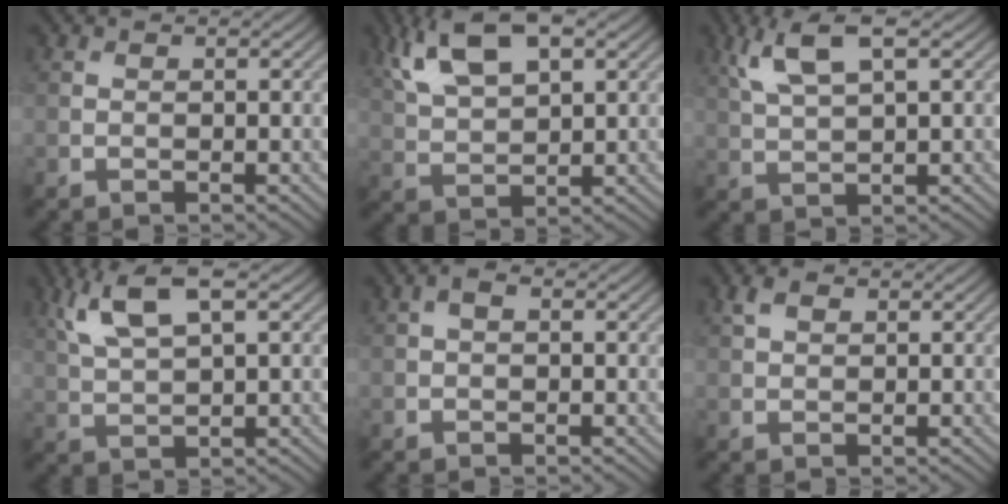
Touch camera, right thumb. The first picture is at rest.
{"total": 9.9, "force": [5.2, 4.1, 7.3], "torque": [-0.164, 0.015, 0.104]}
{"total": 6.2, "force": [3.1, 1.8, 5.1], "torque": [-0.117, 0.010, 0.066]}
{"total": 7.2, "force": [3.7, 2.1, 5.8], "torque": [-0.131, 0.011, 0.077]}
{"total": 1.5, "force": [0.3, 0.8, 1.2], "torque": [-0.023, 0.007, 0.001]}
{"total": 2.0, "force": [1.1, 1.1, 1.2], "torque": [-0.029, 0.005, 0.020]}